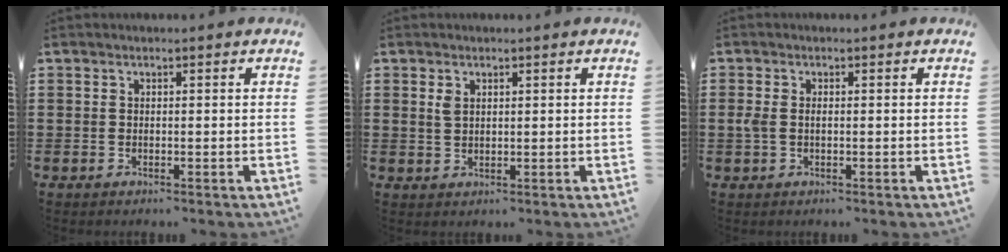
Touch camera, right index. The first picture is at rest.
{"total": 1.6, "force": [0.8, 0.9, 1.1], "torque": [-0.026, 0.003, 0.014]}
{"total": 1.6, "force": [-0.1, 0.8, 1.4], "torque": [-0.042, -0.003, -0.008]}